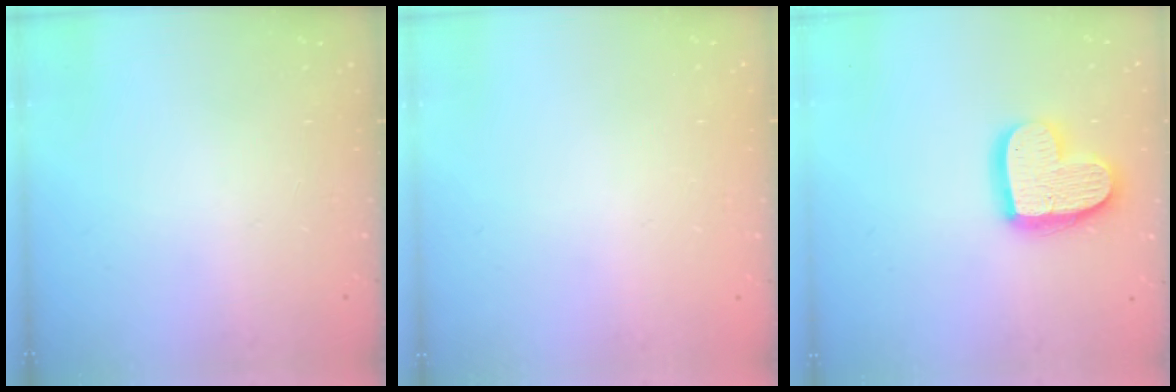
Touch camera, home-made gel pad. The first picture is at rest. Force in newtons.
{"total": 0.0}
{"total": 16.2, "press": 16.1, "slide": 1.3}